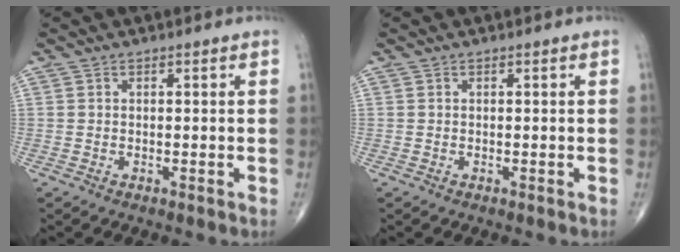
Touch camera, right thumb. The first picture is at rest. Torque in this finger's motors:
{"motor_torque": [0.00, 0.00, 0.00, 0.00, 0.00]}